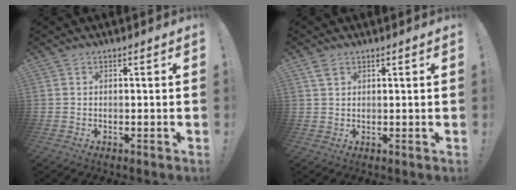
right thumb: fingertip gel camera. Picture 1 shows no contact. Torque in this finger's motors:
{"motor_torque": [-0.29, 0.40, 0.02, -0.12, 0.00]}